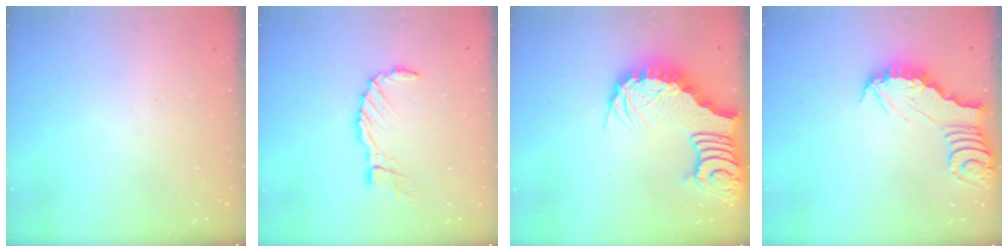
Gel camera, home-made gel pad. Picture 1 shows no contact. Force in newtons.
{"total": 8.1, "press": 8.0, "slide": 1.5}
{"total": 5.1, "press": 5.0, "slide": 0.8}
{"total": 3.3, "press": 3.3, "slide": 0.4}